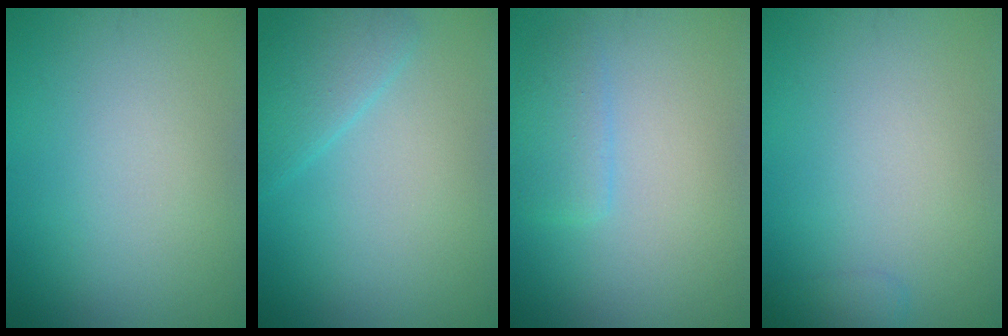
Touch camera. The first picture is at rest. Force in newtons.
{"total": 2.8, "press": 2.8, "slide": 0.1}
{"total": 2.1, "press": 2.1, "slide": 0.2}
{"total": 1.1, "press": 1.1, "slide": 0.1}